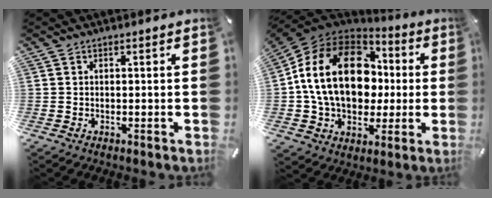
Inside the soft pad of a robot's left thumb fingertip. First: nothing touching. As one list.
[{"total": 22.0, "force": [2.2, 16.3, 14.6], "torque": [-0.301, 0.022, 0.041]}]